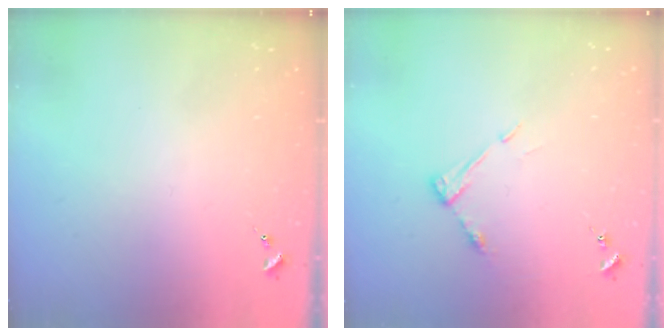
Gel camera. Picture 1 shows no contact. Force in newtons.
{"total": 6.4, "press": 6.4, "slide": 0.4}